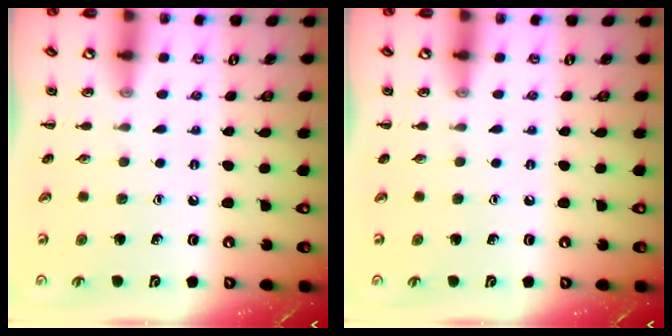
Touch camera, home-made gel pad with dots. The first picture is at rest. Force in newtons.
{"total": 0.0}